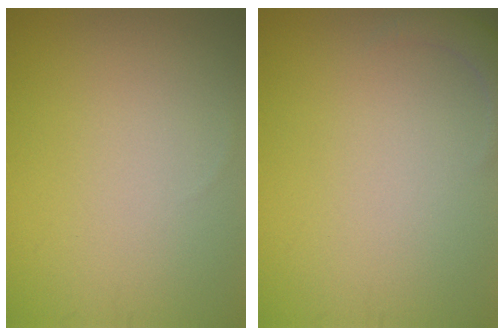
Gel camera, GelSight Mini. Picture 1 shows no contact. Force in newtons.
{"total": 1.6, "press": 1.6, "slide": 0.3}